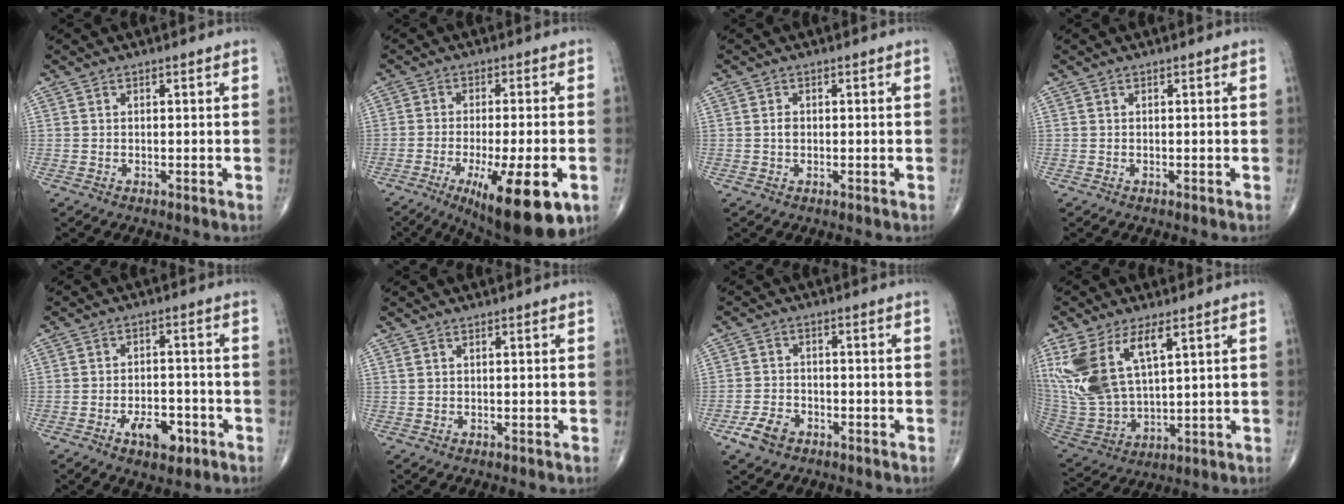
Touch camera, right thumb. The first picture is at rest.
{"total": 17.2, "force": [-7.3, 4.7, 14.9], "torque": [-0.197, -0.007, -0.100]}
{"total": 1.2, "force": [-0.1, 0.9, 0.8], "torque": [-0.013, 0.001, -0.002]}
{"total": 0.0}
{"total": 7.6, "force": [-3.6, 4.1, 5.3], "torque": [-0.062, 0.023, -0.051]}
{"total": 0.6, "force": [0.4, 0.2, 0.3], "torque": [-0.008, 0.005, 0.011]}
{"total": 4.9, "force": [-2.8, 3.3, 2.3], "torque": [-0.038, 0.016, -0.048]}
{"total": 17.1, "force": [7.3, 7.9, 13.3], "torque": [-0.281, -0.024, 0.157]}